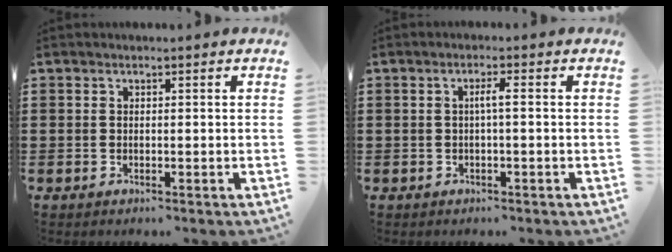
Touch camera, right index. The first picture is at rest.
{"total": 2.0, "force": [-0.2, 0.0, 2.0], "torque": [-0.038, 0.001, -0.007]}